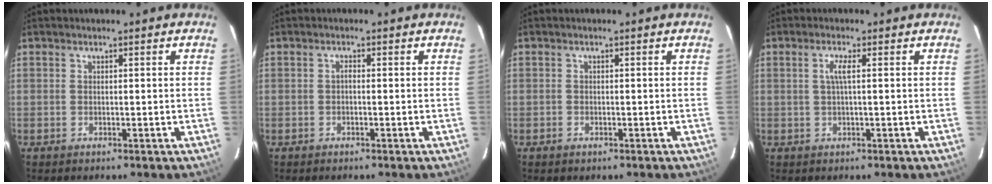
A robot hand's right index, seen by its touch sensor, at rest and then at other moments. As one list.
[{"total": 0.7, "force": [-0.3, 0.3, 0.5], "torque": [-0.008, 0.005, -0.007]}, {"total": 1.0, "force": [-0.6, 0.7, 0.3], "torque": [-0.006, 0.000, -0.007]}, {"total": 2.1, "force": [0.3, -0.2, 2.1], "torque": [-0.041, 0.001, 0.003]}]